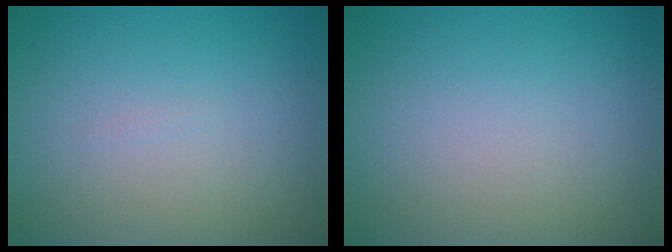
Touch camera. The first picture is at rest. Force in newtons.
{"total": 0.0}